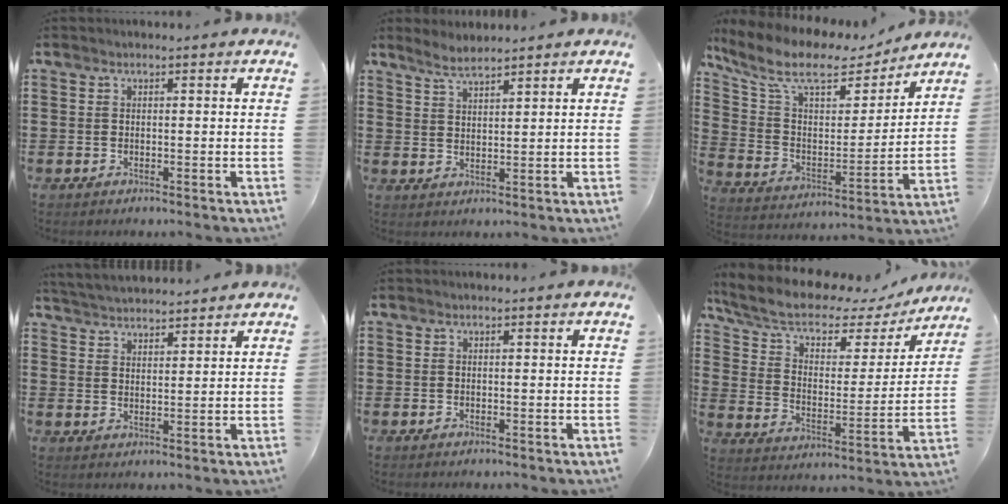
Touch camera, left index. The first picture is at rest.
{"total": 3.2, "force": [2.8, 0.4, 1.4], "torque": [-0.035, -0.001, 0.053]}
{"total": 10.7, "force": [8.3, 3.5, 5.9], "torque": [-0.151, -0.043, 0.141]}
{"total": 3.6, "force": [3.6, 0.1, 0.1], "torque": [-0.016, -0.013, 0.066]}
{"total": 0.0}
{"total": 8.7, "force": [6.5, 3.4, 4.6], "torque": [-0.116, -0.032, 0.112]}